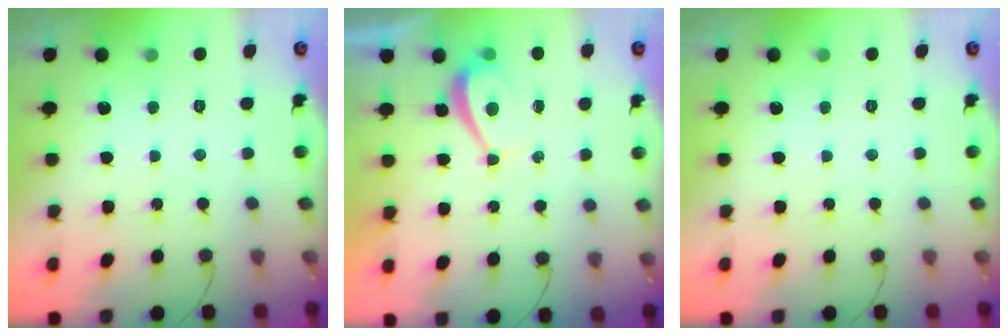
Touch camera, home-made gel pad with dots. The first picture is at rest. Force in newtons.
{"total": 2.7, "press": 2.7, "slide": 0.6}
{"total": 0.0}